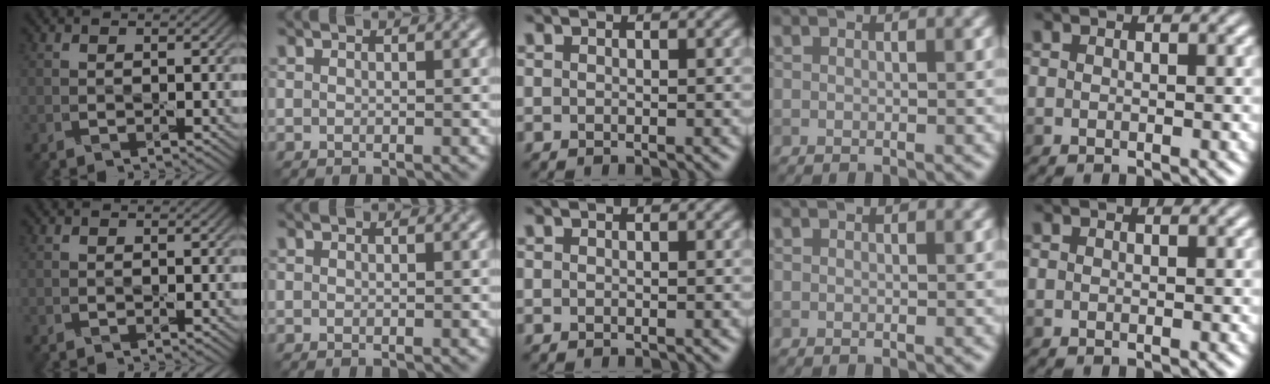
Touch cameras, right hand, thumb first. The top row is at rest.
{}